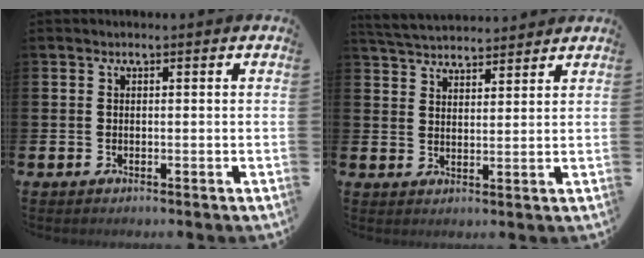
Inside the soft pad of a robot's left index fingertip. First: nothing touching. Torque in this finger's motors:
{"motor_torque": [0.00, -0.60, 0.37, 0.11]}